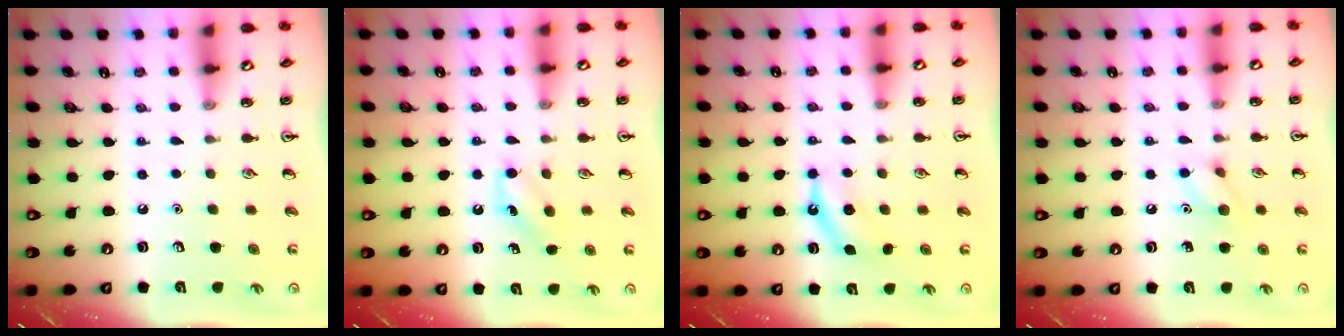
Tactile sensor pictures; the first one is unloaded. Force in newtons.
{"total": 7.5, "press": 7.3, "slide": 1.8}
{"total": 4.8, "press": 4.7, "slide": 0.9}
{"total": 6.7, "press": 6.6, "slide": 0.9}